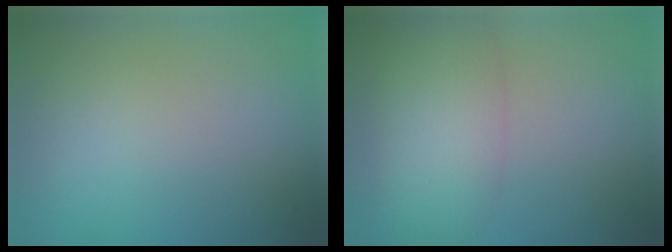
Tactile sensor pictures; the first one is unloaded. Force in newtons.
{"total": 4.8, "press": 4.8, "slide": 0.2}